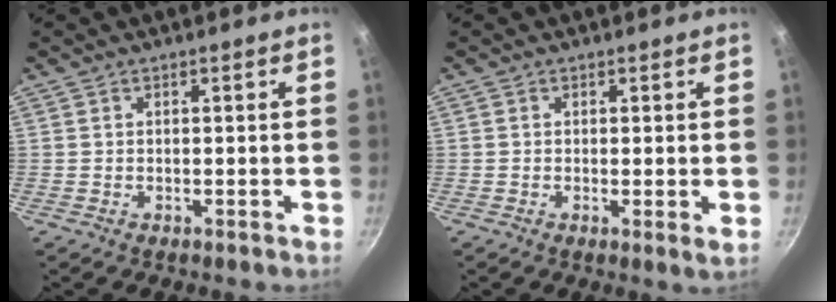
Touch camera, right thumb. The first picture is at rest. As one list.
[{"total": 1.7, "force": [0.0, 0.1, 1.7], "torque": [-0.027, -0.010, -0.004]}]